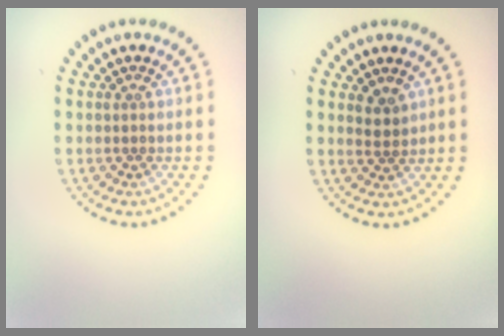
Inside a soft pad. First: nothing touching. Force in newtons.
{"total": 1.4, "press": 1.2, "slide": 0.8}